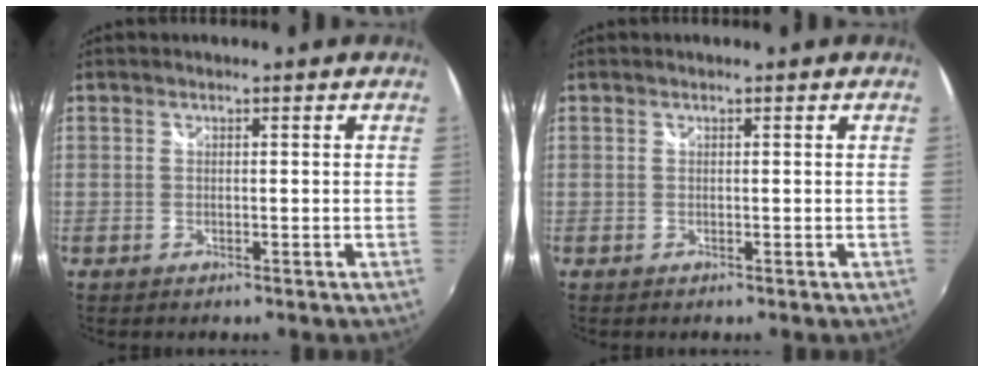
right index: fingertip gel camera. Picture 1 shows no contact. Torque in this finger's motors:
{"motor_torque": [0.03, 0.03, 0.00, 0.00]}